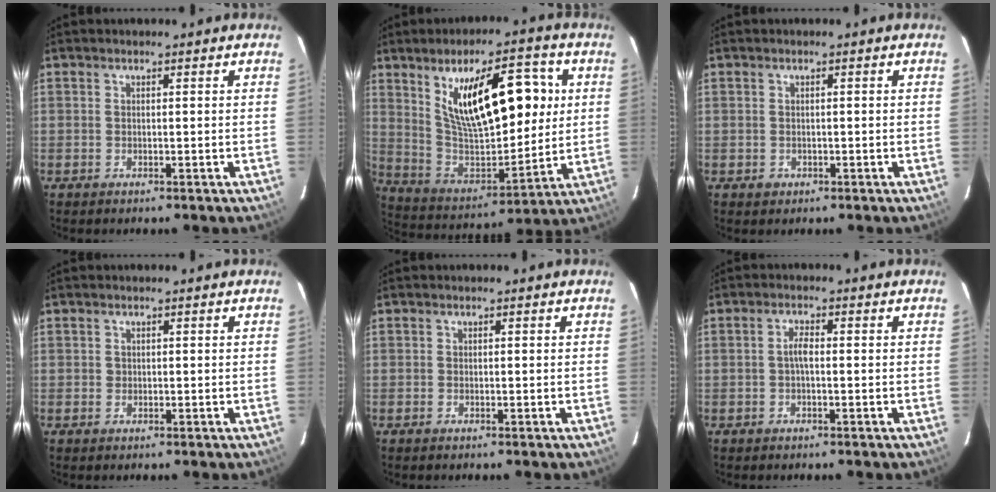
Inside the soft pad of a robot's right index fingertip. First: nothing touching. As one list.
[{"total": 20.5, "force": [6.5, 8.6, 17.4], "torque": [-0.291, 0.000, 0.127]}, {"total": 1.6, "force": [-0.4, 1.5, 0.2], "torque": [0.000, 0.002, -0.002]}, {"total": 0.8, "force": [0.0, 0.8, -0.1], "torque": [0.005, 0.001, 0.001]}, {"total": 0.0}, {"total": 2.1, "force": [-0.3, 0.7, 2.0], "torque": [-0.040, 0.006, -0.006]}]